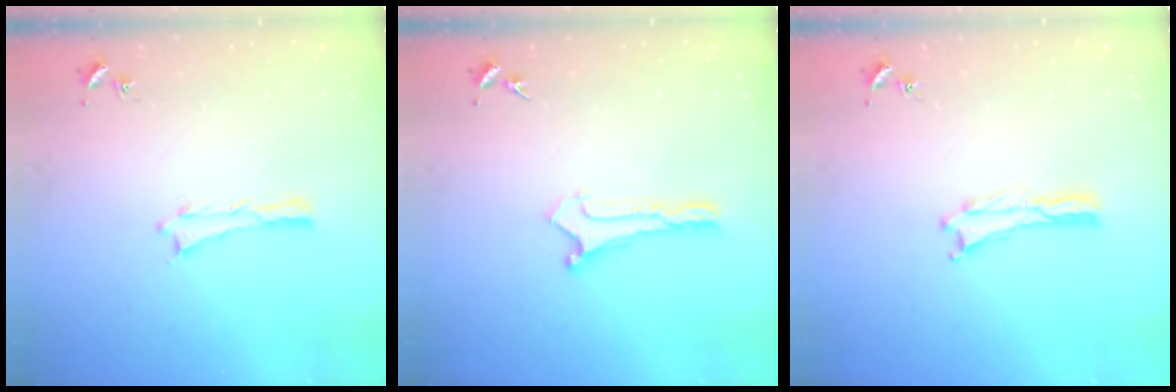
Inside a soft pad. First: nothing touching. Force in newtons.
{"total": 0.0}
{"total": 0.0}